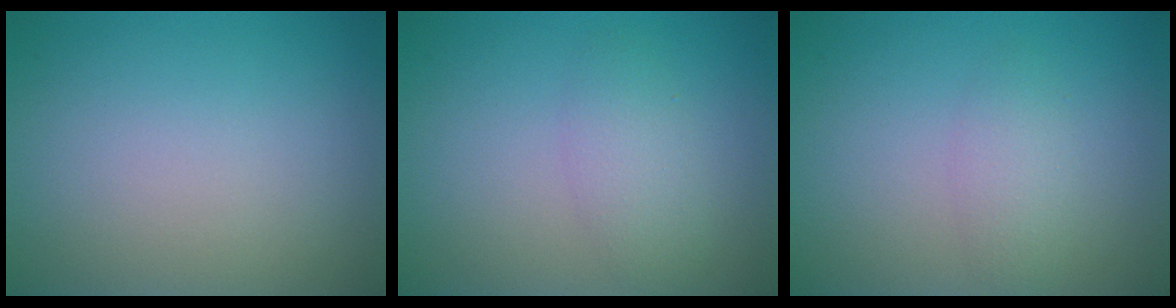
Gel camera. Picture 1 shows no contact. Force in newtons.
{"total": 2.4, "press": 2.4, "slide": 0.1}
{"total": 1.8, "press": 1.8, "slide": 0.0}